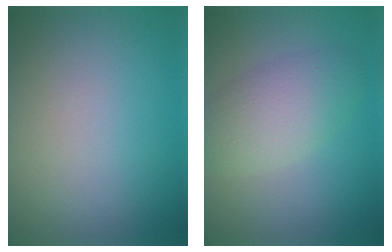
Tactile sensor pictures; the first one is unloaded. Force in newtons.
{"total": 4.5, "press": 4.5, "slide": 0.2}